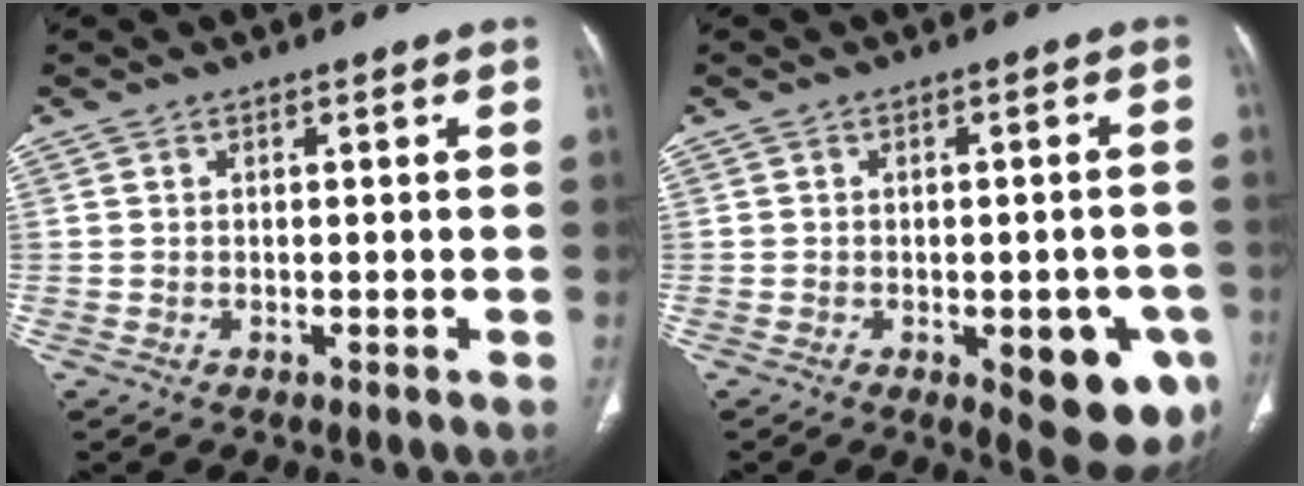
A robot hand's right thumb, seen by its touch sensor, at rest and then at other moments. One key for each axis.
{"total": 12.1, "fx": -4.2, "fy": 5.1, "fz": 10.1, "tx": -0.095, "ty": 0.005, "tz": -0.038}